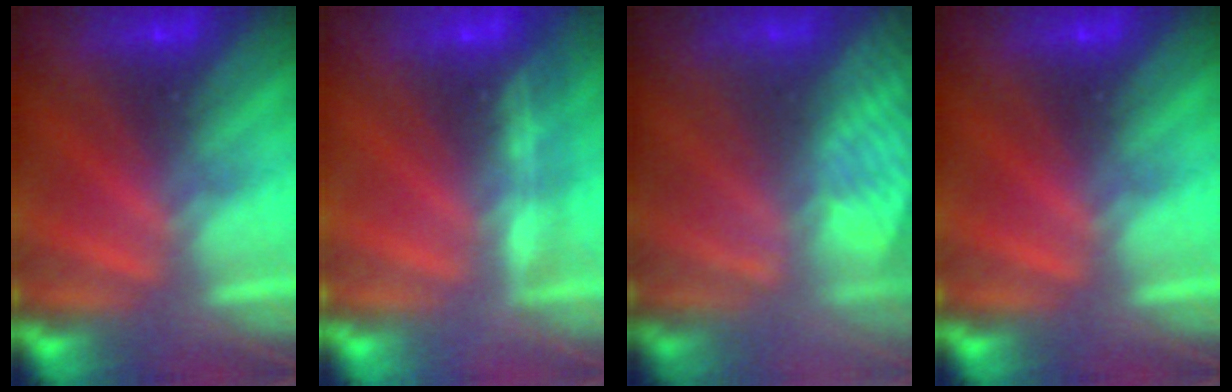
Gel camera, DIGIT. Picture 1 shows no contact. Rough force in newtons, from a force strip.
{"total": 1.5}
{"total": 3.3}
{"total": 0.0}